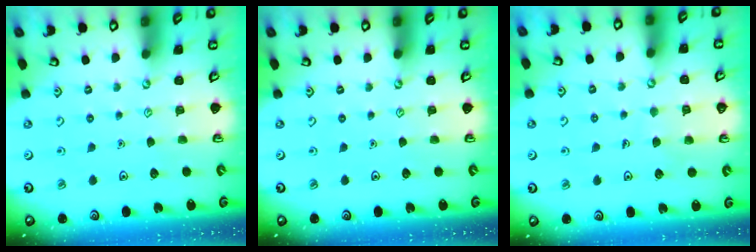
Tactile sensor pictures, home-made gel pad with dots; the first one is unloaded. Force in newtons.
{"total": 0.0}
{"total": 3.7, "press": 3.7, "slide": 0.3}